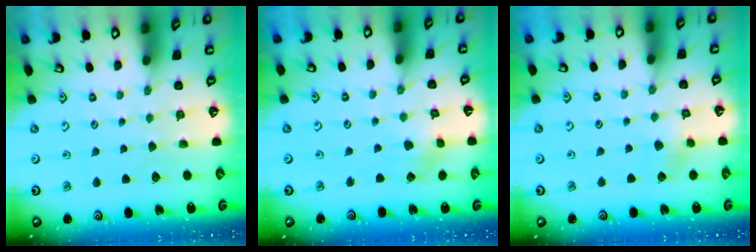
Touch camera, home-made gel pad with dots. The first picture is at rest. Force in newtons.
{"total": 3.0, "press": 3.0, "slide": 0.2}
{"total": 4.4, "press": 4.3, "slide": 0.9}